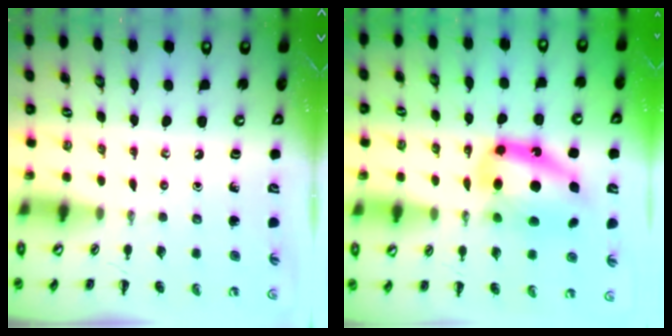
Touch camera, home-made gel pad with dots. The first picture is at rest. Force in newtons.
{"total": 14.4, "press": 13.9, "slide": 3.6}